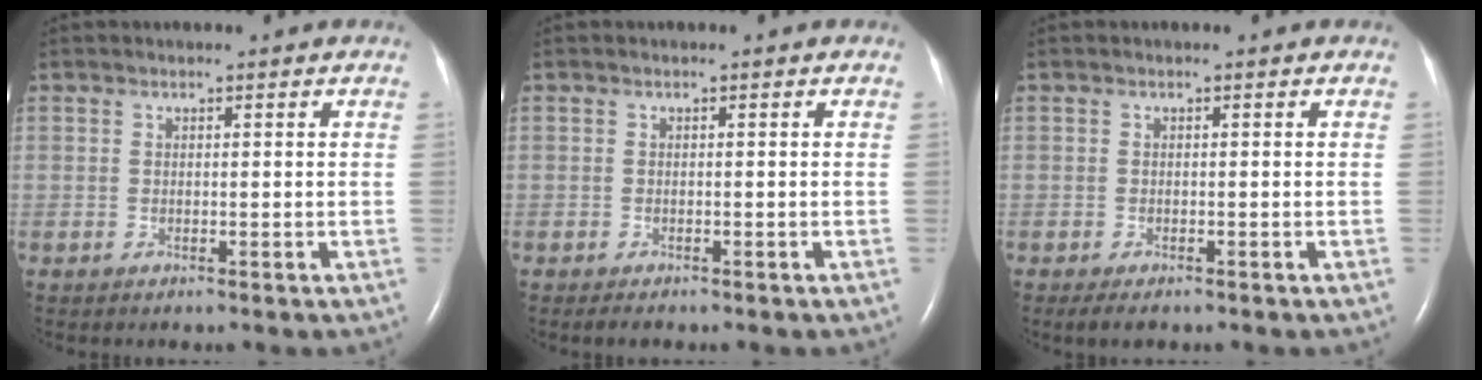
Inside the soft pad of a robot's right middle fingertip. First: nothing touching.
{"total": 0.9, "force": [-0.8, 0.3, 0.5], "torque": [-0.013, -0.003, -0.008]}
{"total": 2.0, "force": [-1.4, 0.7, 1.2], "torque": [-0.025, -0.004, -0.018]}